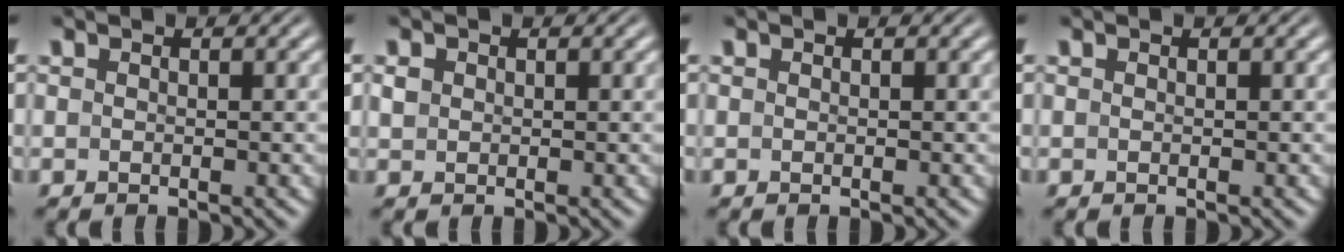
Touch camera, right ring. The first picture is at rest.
{"total": 0.7, "force": [0.2, 0.5, 0.4], "torque": [-0.014, -0.007, 0.013]}
{"total": 0.0}
{"total": 0.0}